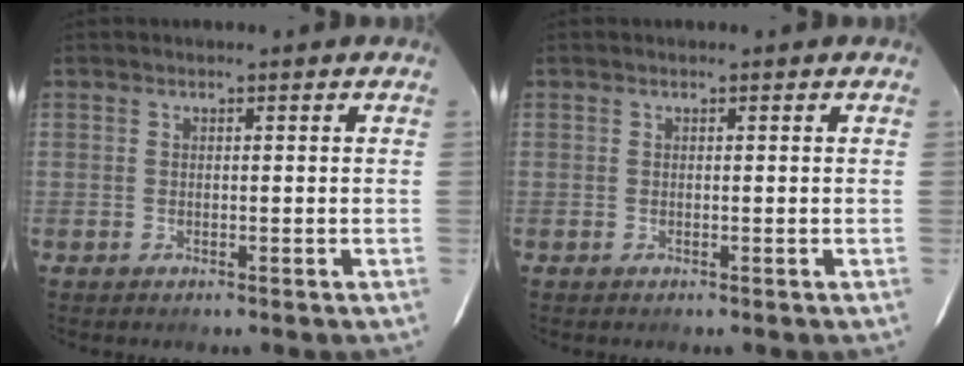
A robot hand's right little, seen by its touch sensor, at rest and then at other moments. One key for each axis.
{"total": 0.0}